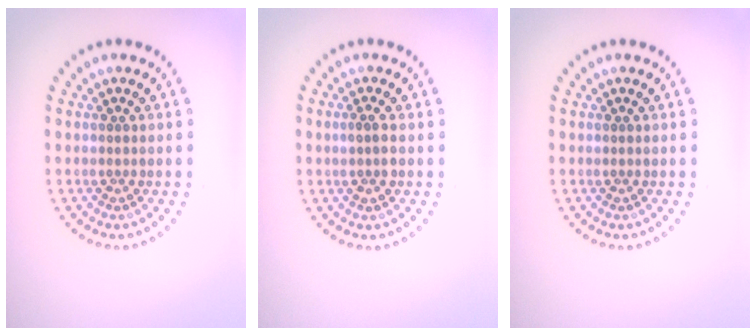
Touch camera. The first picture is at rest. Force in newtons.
{"total": 1.4, "press": 1.3, "slide": 0.5}
{"total": 0.0}